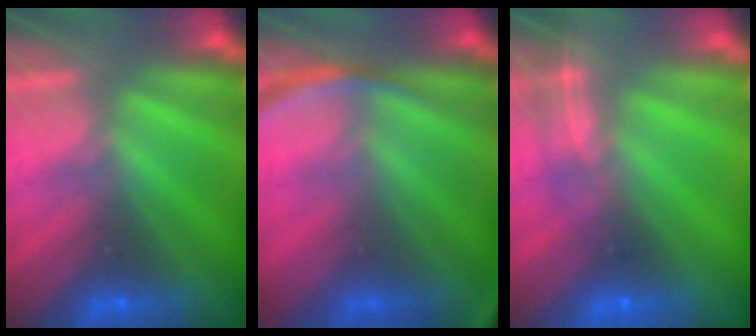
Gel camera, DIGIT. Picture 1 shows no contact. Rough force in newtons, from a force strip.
{"total": 2.6}
{"total": 1.8}